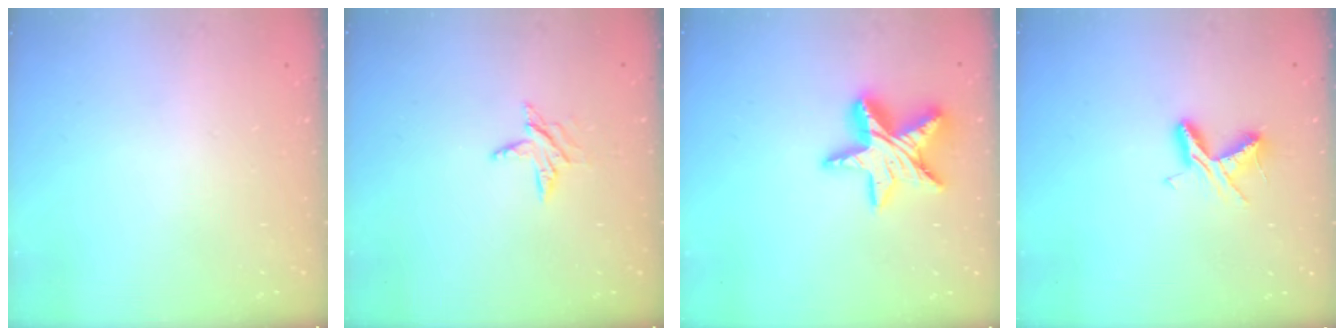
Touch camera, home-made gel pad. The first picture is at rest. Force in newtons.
{"total": 6.4, "press": 6.3, "slide": 0.5}
{"total": 15.7, "press": 15.6, "slide": 1.3}
{"total": 5.9, "press": 5.9, "slide": 0.5}